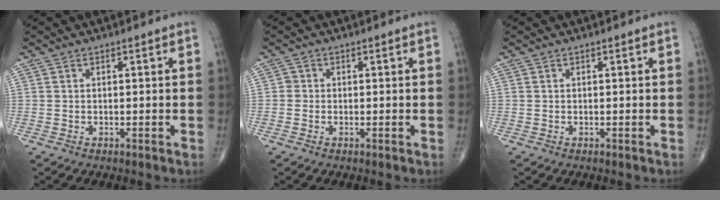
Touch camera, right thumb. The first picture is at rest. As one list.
[{"total": 1.0, "force": [-0.2, 0.9, 0.2], "torque": [0.004, 0.003, -0.005]}, {"total": 0.0}]